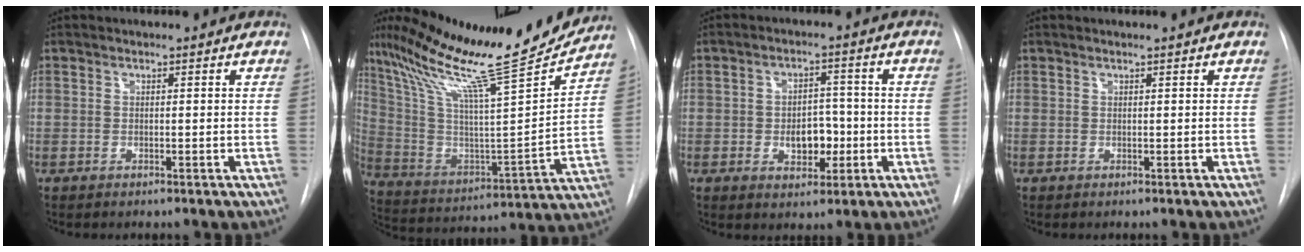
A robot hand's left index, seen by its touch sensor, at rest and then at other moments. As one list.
[{"total": 25.0, "force": [20.3, 0.7, 14.5], "torque": [-0.261, -0.034, 0.327]}, {"total": 5.8, "force": [-1.9, 3.6, 4.1], "torque": [-0.055, 0.004, -0.024]}, {"total": 0.0}]